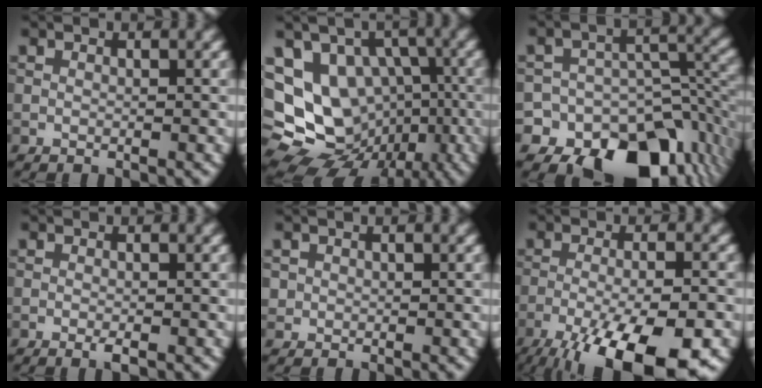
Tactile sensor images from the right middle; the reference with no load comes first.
{"total": 15.9, "force": [-3.1, 13.3, 8.1], "torque": [-0.136, 0.000, -0.048]}
{"total": 15.1, "force": [-9.9, 10.2, 5.2], "torque": [-0.089, -0.004, -0.135]}
{"total": 0.9, "force": [-0.5, 0.1, 0.7], "torque": [-0.012, -0.004, -0.010]}
{"total": 0.7, "force": [0.0, 0.7, 0.0], "torque": [0.008, -0.004, 0.000]}
{"total": 14.0, "force": [-9.2, 4.2, 9.7], "torque": [-0.158, -0.041, -0.135]}